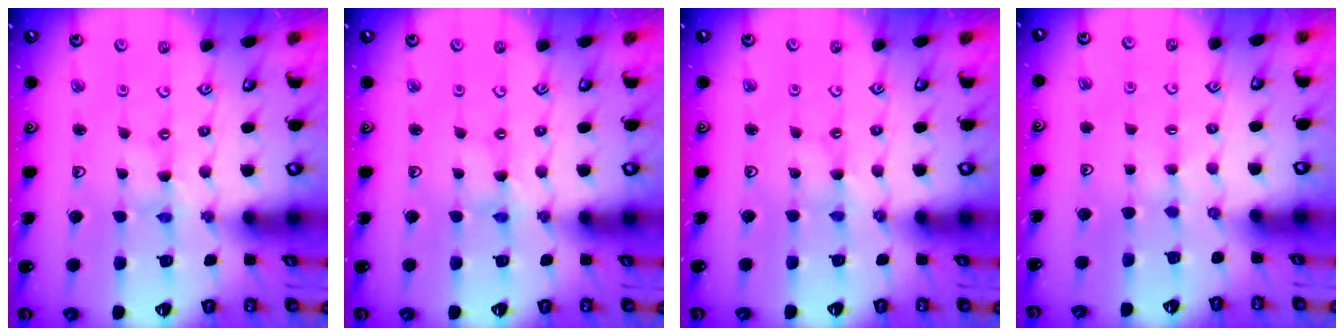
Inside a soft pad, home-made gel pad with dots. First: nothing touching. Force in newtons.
{"total": 0.0}
{"total": 1.1, "press": 1.1, "slide": 0.3}
{"total": 2.5, "press": 2.5, "slide": 0.4}